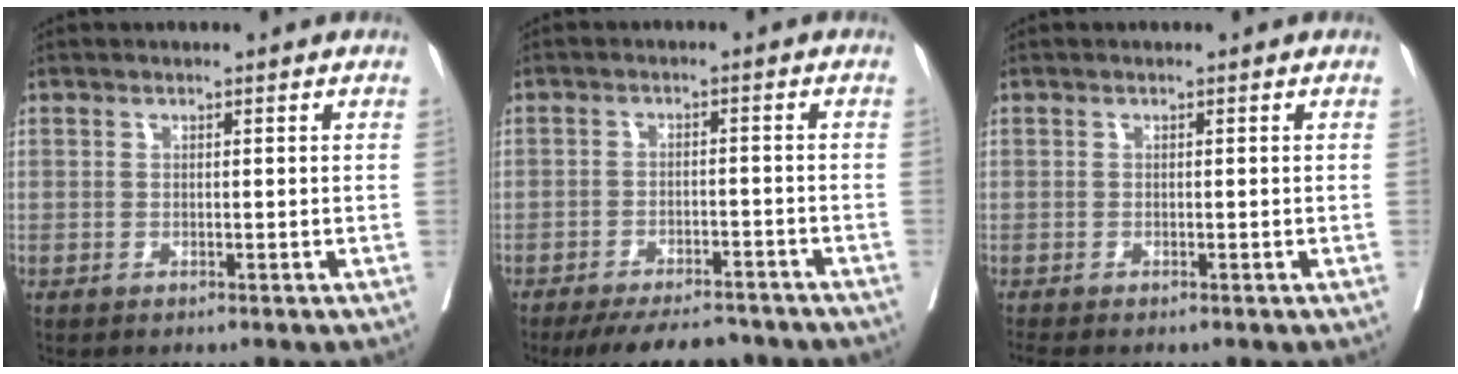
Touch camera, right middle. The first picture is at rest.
{"total": 9.4, "force": [-8.3, 3.1, 3.2], "torque": [-0.036, 0.000, -0.115]}
{"total": 0.8, "force": [-0.8, -0.2, 0.1], "torque": [-0.009, -0.004, -0.017]}